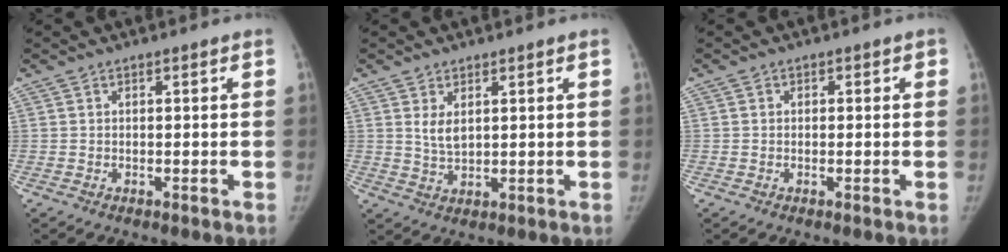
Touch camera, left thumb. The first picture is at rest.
{"total": 3.4, "force": [1.4, 1.8, 2.5], "torque": [-0.040, -0.012, 0.034]}
{"total": 0.9, "force": [0.1, 0.9, 0.2], "torque": [0.010, 0.003, -0.005]}